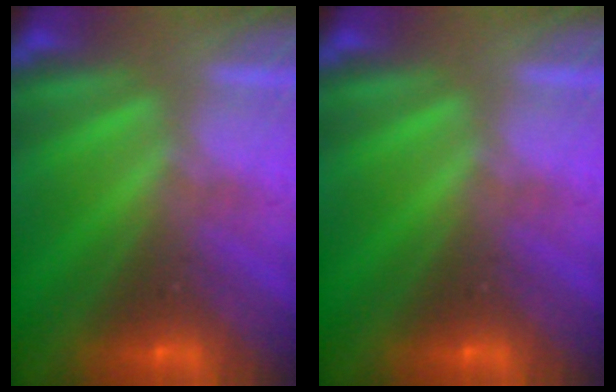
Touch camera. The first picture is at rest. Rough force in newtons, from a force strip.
{"total": 0.0}